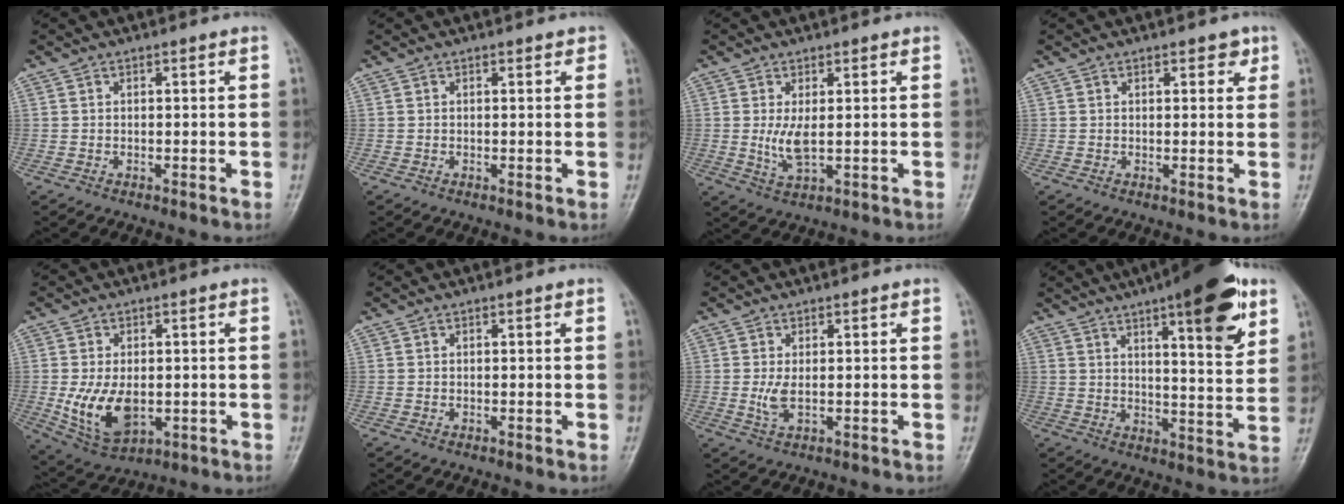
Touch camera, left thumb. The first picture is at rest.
{"total": 1.1, "force": [0.6, 0.5, 0.7], "torque": [-0.005, 0.000, 0.004]}
{"total": 4.4, "force": [0.5, 1.5, 4.1], "torque": [-0.084, -0.013, 0.016]}
{"total": 2.5, "force": [1.4, 1.3, 1.6], "torque": [-0.006, -0.004, 0.016]}
{"total": 10.2, "force": [-1.4, 6.3, 8.0], "torque": [-0.138, -0.010, -0.009]}
{"total": 0.0}
{"total": 3.1, "force": [0.2, 1.2, 2.9], "torque": [-0.060, -0.004, 0.010]}
{"total": 17.5, "force": [9.4, 4.4, 14.1], "torque": [-0.173, -0.039, 0.131]}